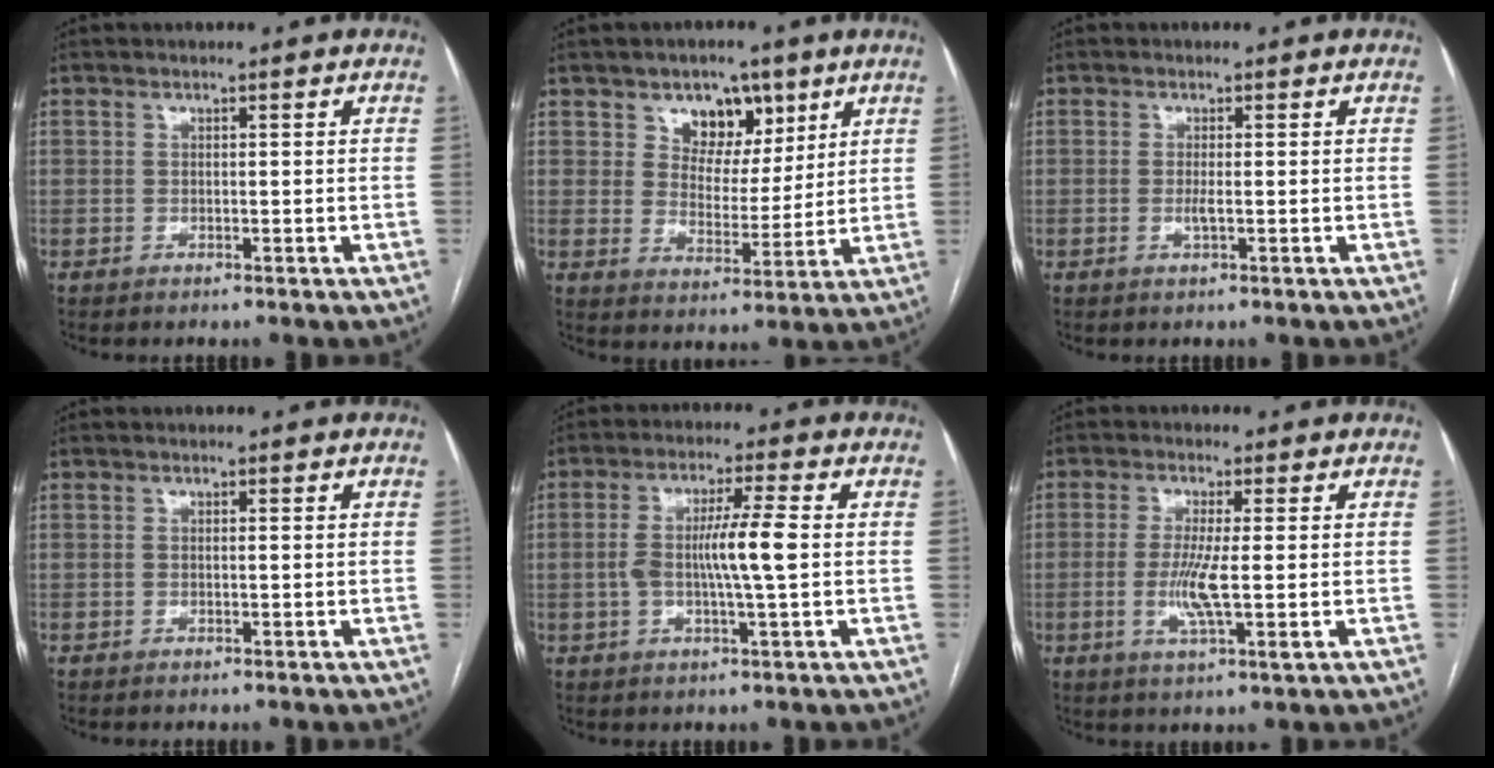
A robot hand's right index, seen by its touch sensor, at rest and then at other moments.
{"total": 7.9, "force": [4.4, 5.4, 3.7], "torque": [-0.052, 0.007, 0.075]}
{"total": 1.3, "force": [-0.2, 0.0, 1.2], "torque": [-0.028, -0.003, -0.005]}
{"total": 0.0}
{"total": 7.7, "force": [-0.2, 0.1, 7.7], "torque": [-0.147, 0.006, -0.007]}
{"total": 6.3, "force": [-0.7, 0.3, 6.3], "torque": [-0.130, -0.014, -0.013]}